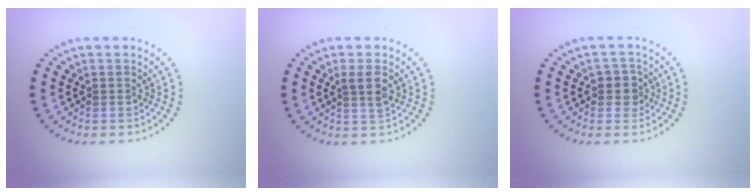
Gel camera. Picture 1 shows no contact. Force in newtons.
{"total": 1.9, "press": 1.7, "slide": 0.9}
{"total": 2.0, "press": 1.8, "slide": 0.9}